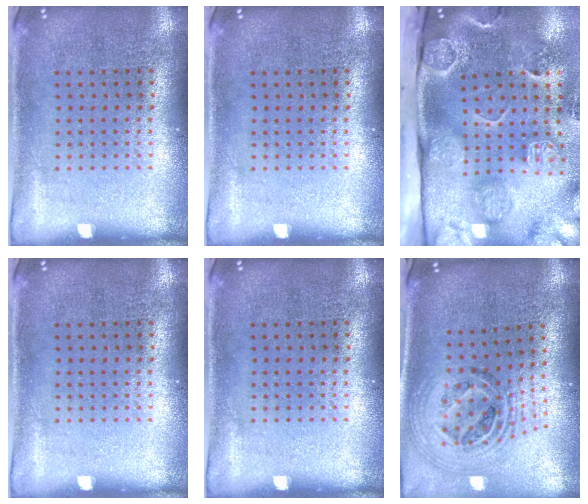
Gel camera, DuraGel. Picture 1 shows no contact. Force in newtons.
{"total": 0.0}
{"total": 4.7, "press": 3.3, "slide": 3.3}
{"total": 0.0}
{"total": 0.0}
{"total": 1.9, "press": 1.6, "slide": 1.1}